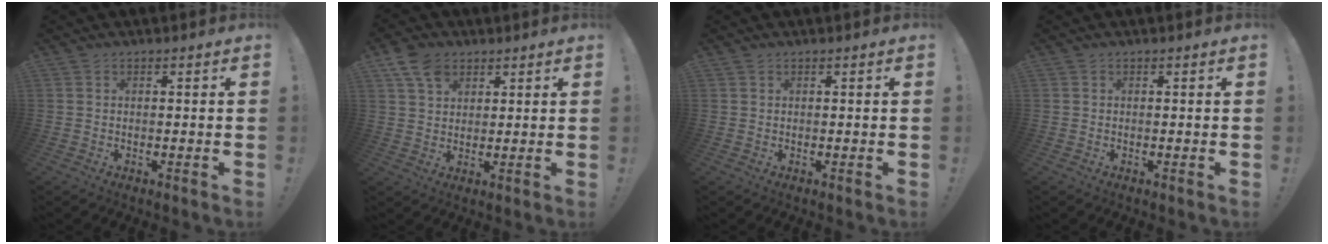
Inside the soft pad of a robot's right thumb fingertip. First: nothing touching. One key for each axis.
{"total": 7.8, "fx": 4.4, "fy": 5.3, "fz": 3.7, "tx": -0.067, "ty": -0.010, "tz": 0.087}
{"total": 0.0}
{"total": 0.0}